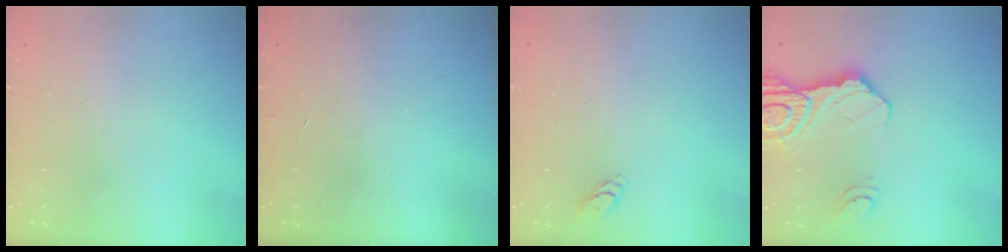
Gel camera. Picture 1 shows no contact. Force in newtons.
{"total": 2.8, "press": 2.8, "slide": 0.3}
{"total": 3.3, "press": 3.3, "slide": 0.3}
{"total": 16.5, "press": 16.4, "slide": 1.7}